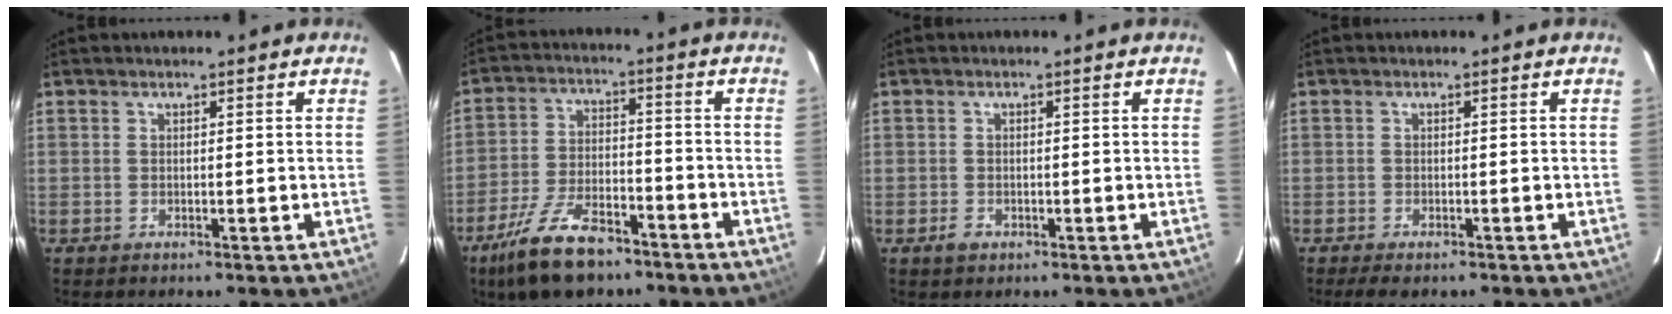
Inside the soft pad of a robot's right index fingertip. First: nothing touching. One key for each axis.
{"total": 13.8, "fx": -9.8, "fy": 5.6, "fz": 8.0, "tx": -0.177, "ty": -0.013, "tz": -0.170}
{"total": 2.0, "fx": -1.0, "fy": 1.6, "fz": 0.7, "tx": -0.014, "ty": 0.001, "tz": -0.016}
{"total": 3.9, "fx": -3.0, "fy": 1.3, "fz": 2.1, "tx": -0.051, "ty": -0.014, "tz": -0.048}